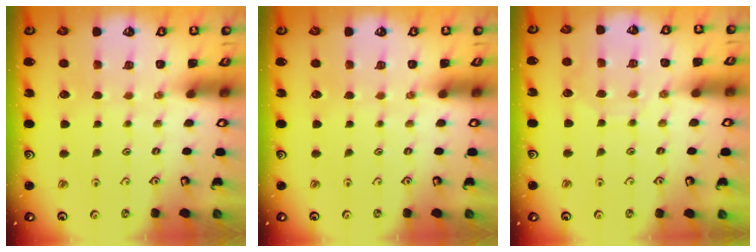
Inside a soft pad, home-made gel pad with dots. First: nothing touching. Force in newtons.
{"total": 0.0}
{"total": 6.4, "press": 6.3, "slide": 0.6}